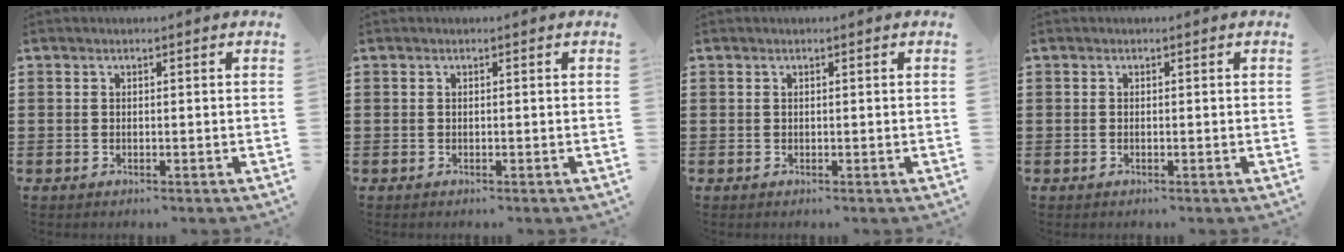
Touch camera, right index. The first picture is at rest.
{"total": 0.0}
{"total": 0.0}
{"total": 0.0}